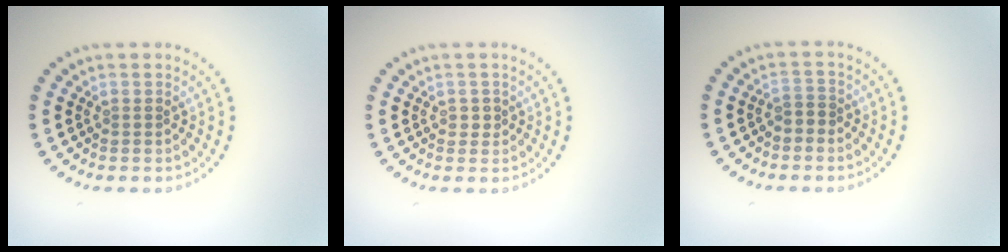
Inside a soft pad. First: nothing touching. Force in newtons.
{"total": 0.8, "press": 0.8, "slide": 0.2}
{"total": 1.3, "press": 1.1, "slide": 0.6}